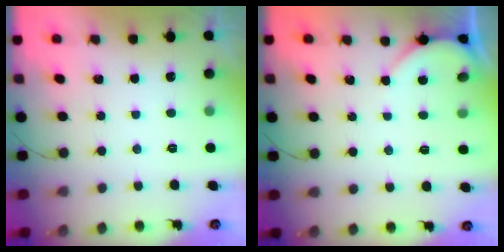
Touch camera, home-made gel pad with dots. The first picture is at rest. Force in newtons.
{"total": 2.2, "press": 2.2, "slide": 0.3}